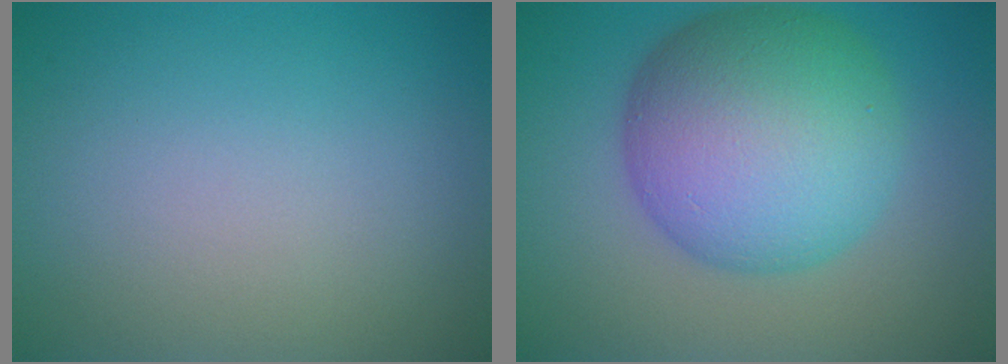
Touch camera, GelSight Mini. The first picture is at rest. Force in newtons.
{"total": 11.6, "press": 11.6, "slide": 0.3}